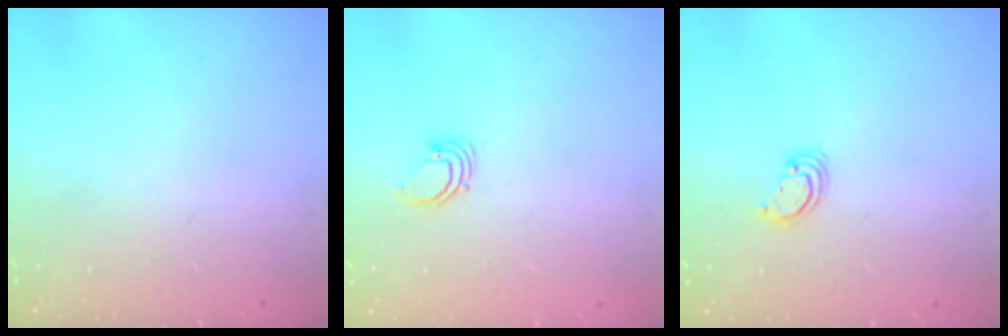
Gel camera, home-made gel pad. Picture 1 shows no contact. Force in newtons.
{"total": 2.3, "press": 2.3, "slide": 0.1}
{"total": 2.8, "press": 2.8, "slide": 0.2}